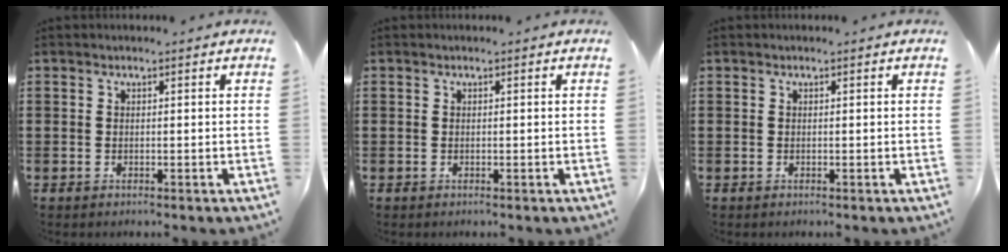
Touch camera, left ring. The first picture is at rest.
{"total": 0.0}
{"total": 0.0}